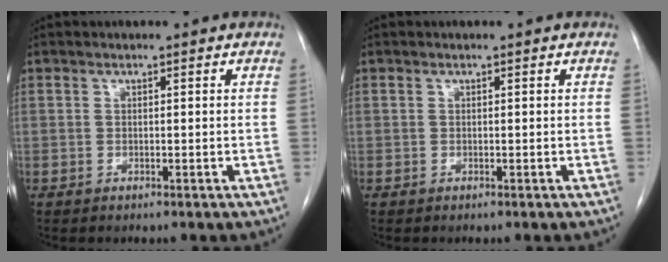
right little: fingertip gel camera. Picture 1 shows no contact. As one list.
[{"total": 0.0}]